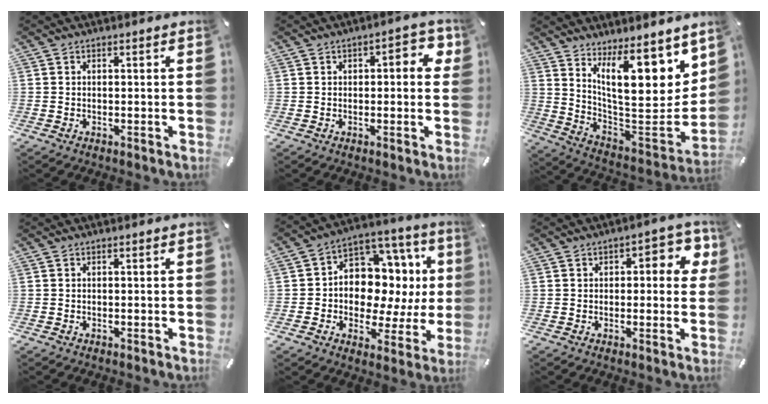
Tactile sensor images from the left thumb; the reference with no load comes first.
{"total": 5.4, "force": [0.9, 2.8, 4.5], "torque": [-0.047, 0.000, 0.007]}
{"total": 17.9, "force": [10.5, 7.2, 12.6], "torque": [-0.181, -0.093, 0.179]}
{"total": 0.0}
{"total": 13.7, "force": [2.2, 10.7, 8.3], "torque": [-0.116, -0.030, 0.045]}
{"total": 6.6, "force": [1.9, 3.6, 5.2], "torque": [-0.055, -0.007, 0.022]}